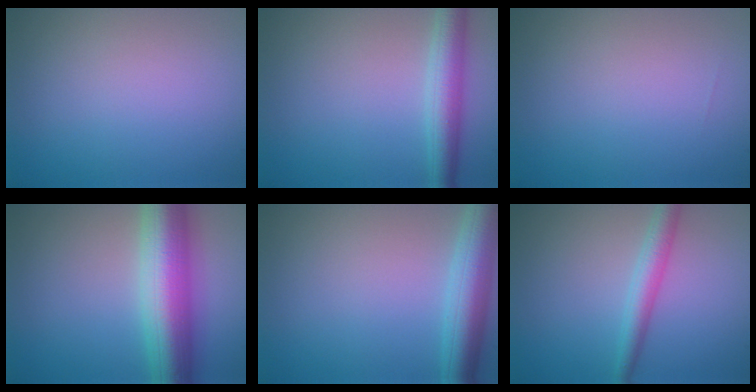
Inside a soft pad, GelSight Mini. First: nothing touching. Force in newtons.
{"total": 3.9, "press": 3.9, "slide": 0.0}
{"total": 0.0}
{"total": 9.4, "press": 9.4, "slide": 0.3}
{"total": 5.6, "press": 5.5, "slide": 0.2}
{"total": 2.9, "press": 2.9, "slide": 0.1}